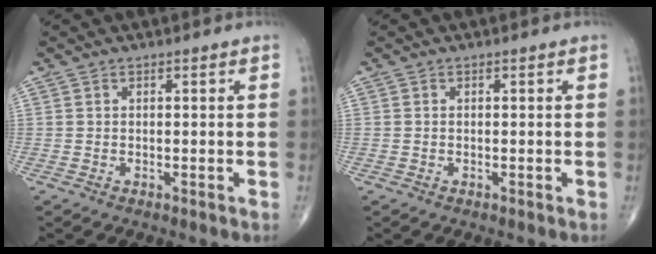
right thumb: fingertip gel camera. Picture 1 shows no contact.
{"total": 0.0}